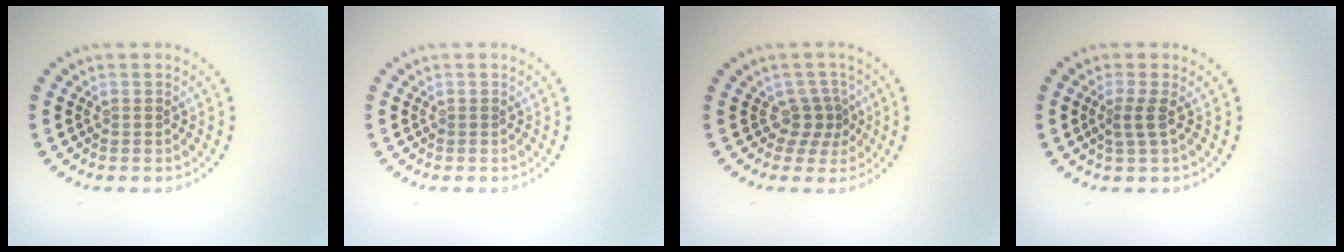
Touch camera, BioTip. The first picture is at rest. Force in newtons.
{"total": 0.0}
{"total": 2.2, "press": 1.5, "slide": 1.6}
{"total": 1.7, "press": 1.1, "slide": 1.3}